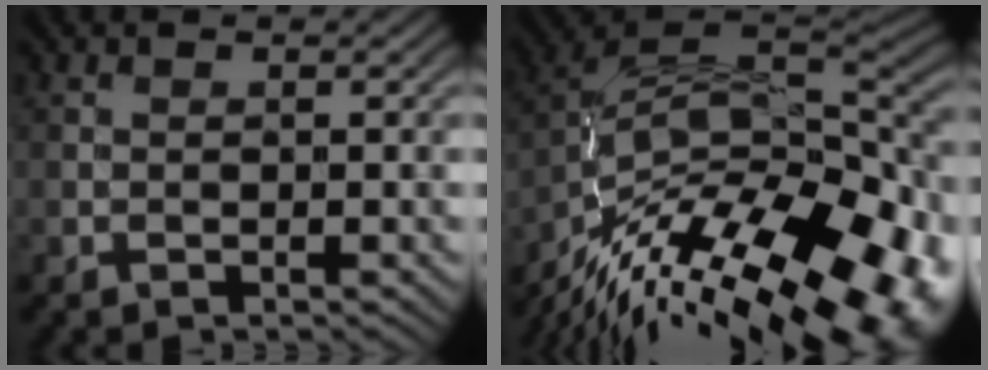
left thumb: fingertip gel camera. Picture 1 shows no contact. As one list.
[{"total": 18.8, "force": [-12.0, 7.9, 12.1], "torque": [-0.206, -0.009, -0.179]}]